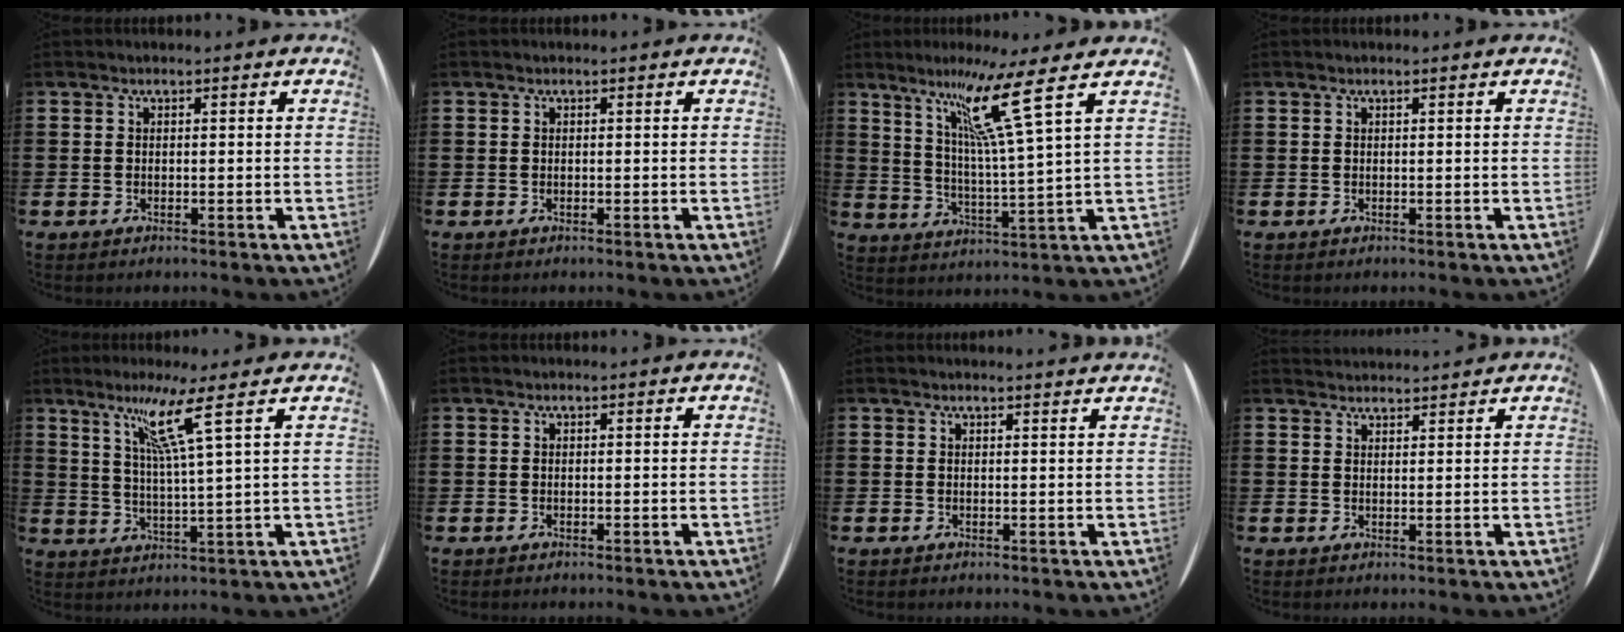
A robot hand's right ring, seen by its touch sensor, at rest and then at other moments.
{"total": 0.0}
{"total": 11.1, "force": [6.6, -0.6, 8.9], "torque": [-0.183, -0.016, 0.103]}
{"total": 0.0}
{"total": 8.1, "force": [4.9, -0.9, 6.3], "torque": [-0.138, -0.003, 0.079]}
{"total": 0.0}
{"total": 0.8, "force": [0.8, -0.2, 0.0], "torque": [0.002, 0.000, 0.015]}
{"total": 1.8, "force": [1.8, -0.1, -0.4], "torque": [0.004, -0.002, 0.034]}